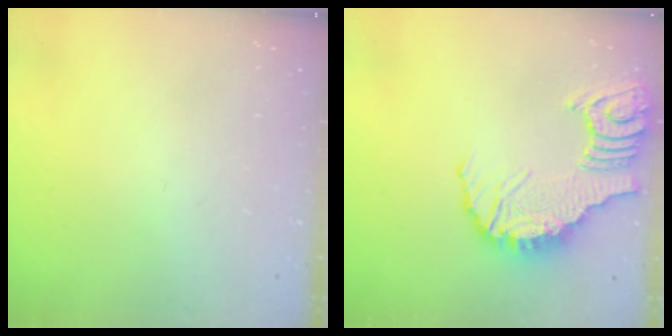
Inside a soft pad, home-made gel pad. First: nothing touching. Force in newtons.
{"total": 14.2, "press": 14.1, "slide": 2.0}